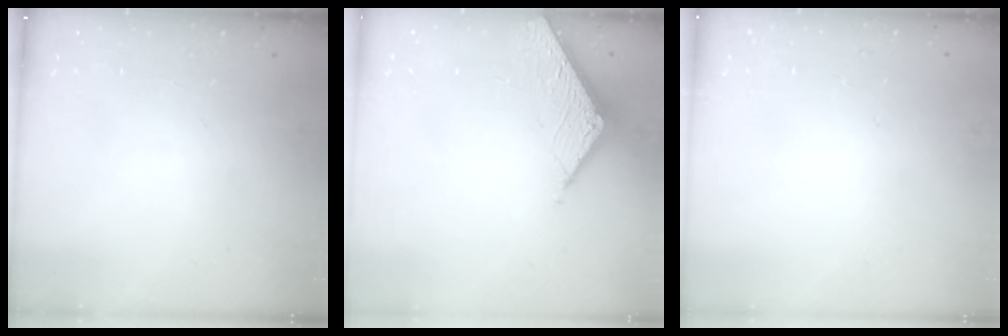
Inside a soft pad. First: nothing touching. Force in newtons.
{"total": 5.8, "press": 5.8, "slide": 0.3}
{"total": 0.0}